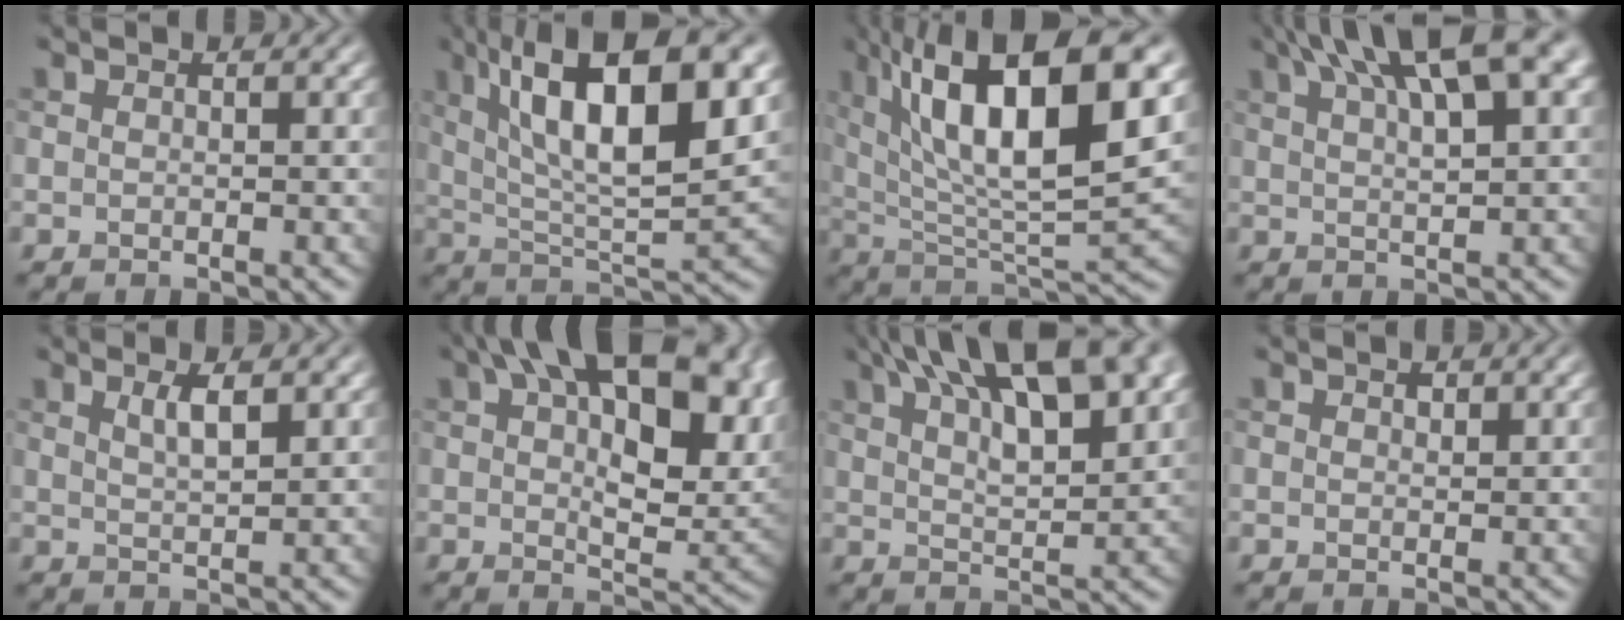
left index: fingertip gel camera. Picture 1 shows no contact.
{"total": 13.5, "force": [4.9, 4.0, 11.9], "torque": [-0.187, 0.008, 0.081]}
{"total": 14.9, "force": [5.9, 4.5, 12.9], "torque": [-0.220, 0.009, 0.100]}
{"total": 11.2, "force": [6.1, 3.1, 8.8], "torque": [-0.118, 0.029, 0.085]}
{"total": 2.1, "force": [1.1, 0.5, 1.7], "torque": [-0.029, 0.001, 0.020]}
{"total": 18.3, "force": [6.9, 8.7, 14.6], "torque": [-0.203, 0.020, 0.099]}
{"total": 15.9, "force": [9.0, 6.0, 11.6], "torque": [-0.148, 0.048, 0.099]}
{"total": 0.7, "force": [0.4, 0.4, 0.3], "torque": [-0.004, -0.001, 0.005]}